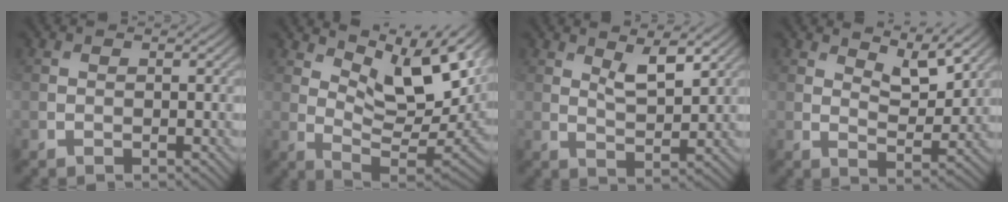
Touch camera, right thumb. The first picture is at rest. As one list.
[{"total": 12.0, "force": [6.4, 3.8, 9.4], "torque": [-0.173, 0.001, 0.124]}, {"total": 4.4, "force": [2.5, 1.5, 3.3], "torque": [-0.064, -0.011, 0.049]}, {"total": 5.7, "force": [4.2, 1.8, 3.4], "torque": [-0.060, -0.015, 0.073]}]